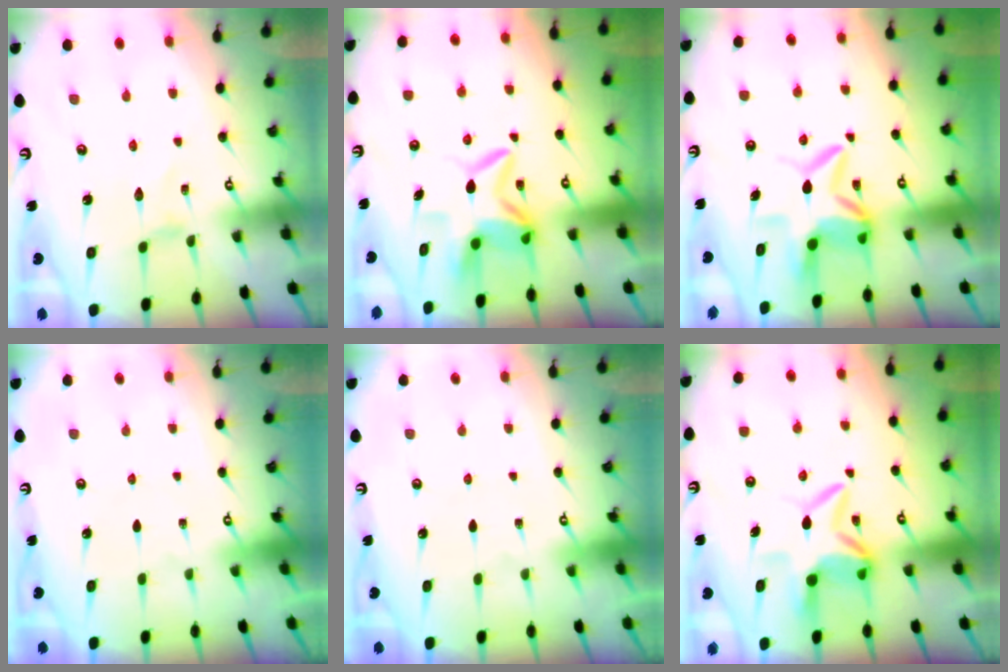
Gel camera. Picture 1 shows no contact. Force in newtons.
{"total": 7.1, "press": 7.0, "slide": 1.1}
{"total": 9.3, "press": 9.2, "slide": 1.5}
{"total": 0.0}
{"total": 0.0}
{"total": 7.3, "press": 7.3, "slide": 1.0}